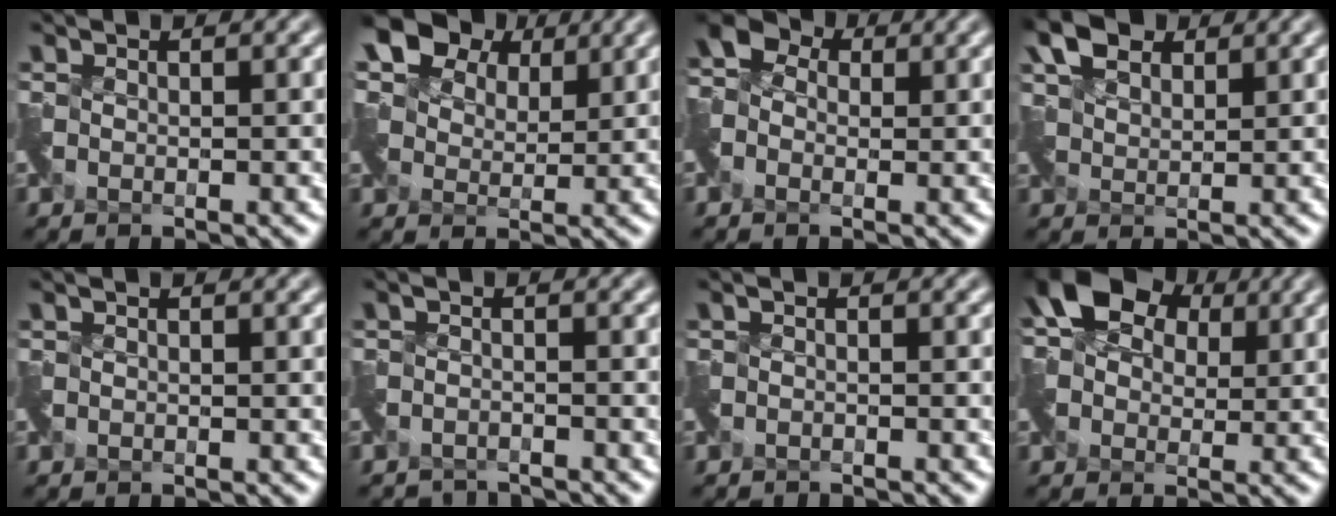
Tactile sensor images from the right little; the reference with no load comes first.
{"total": 10.6, "force": [6.2, 6.9, 5.2], "torque": [-0.096, 0.029, 0.089]}
{"total": 2.9, "force": [-0.4, 2.5, 1.4], "torque": [-0.036, 0.000, -0.008]}
{"total": 4.3, "force": [2.9, 2.5, 2.0], "torque": [-0.050, 0.006, 0.053]}
{"total": 0.0}
{"total": 3.2, "force": [-3.1, 0.3, -0.6], "torque": [0.016, -0.021, -0.059]}
{"total": 1.8, "force": [-1.8, 0.0, -0.3], "torque": [0.005, -0.019, -0.039]}
{"total": 8.3, "force": [1.9, 6.3, 5.1], "torque": [-0.089, 0.017, 0.024]}